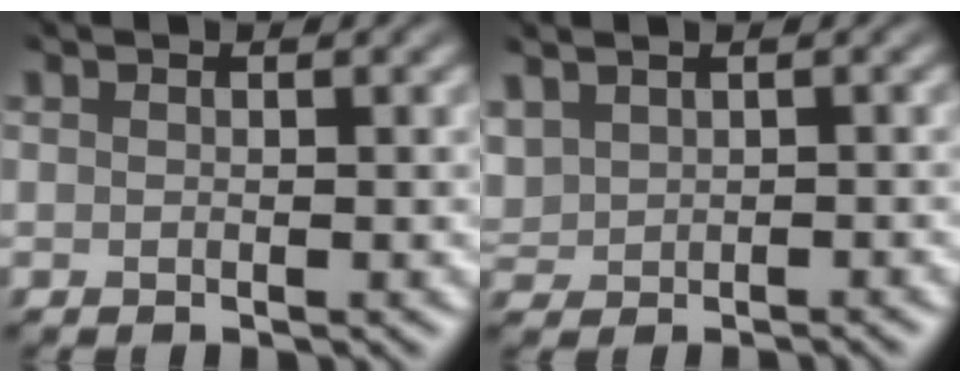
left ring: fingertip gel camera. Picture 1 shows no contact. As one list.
[{"total": 1.1, "force": [0.8, 0.7, 0.4], "torque": [-0.016, 0.007, 0.020]}]